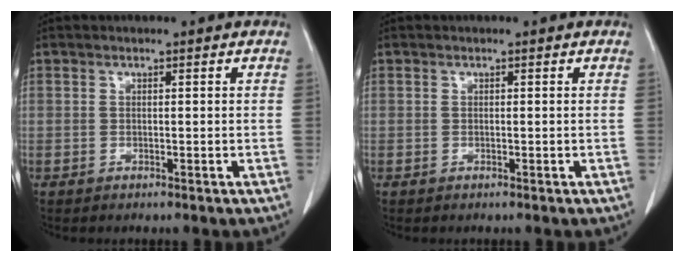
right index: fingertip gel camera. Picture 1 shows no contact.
{"total": 0.0}